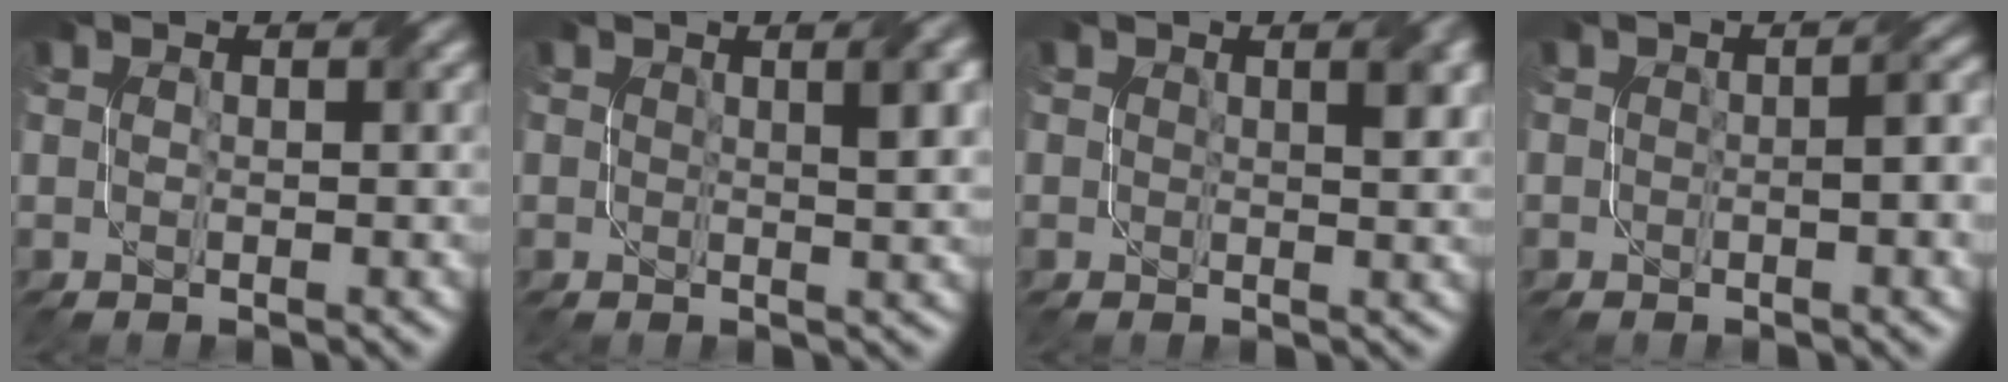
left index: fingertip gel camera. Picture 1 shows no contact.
{"total": 2.3, "force": [0.7, 0.6, 2.1], "torque": [-0.016, 0.007, 0.011]}
{"total": 1.6, "force": [0.5, 0.6, 1.4], "torque": [-0.012, 0.003, 0.009]}
{"total": 2.1, "force": [-0.7, 0.7, 1.9], "torque": [-0.025, 0.006, -0.008]}